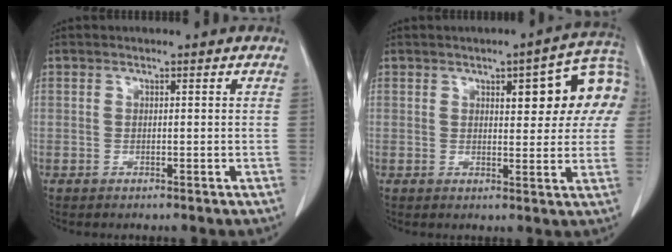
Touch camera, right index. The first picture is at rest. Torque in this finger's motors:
{"motor_torque": [0.36, 0.12, 0.21, 0.04]}